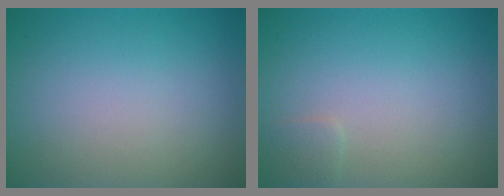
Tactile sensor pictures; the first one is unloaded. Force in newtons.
{"total": 0.9, "press": 0.9, "slide": 0.1}